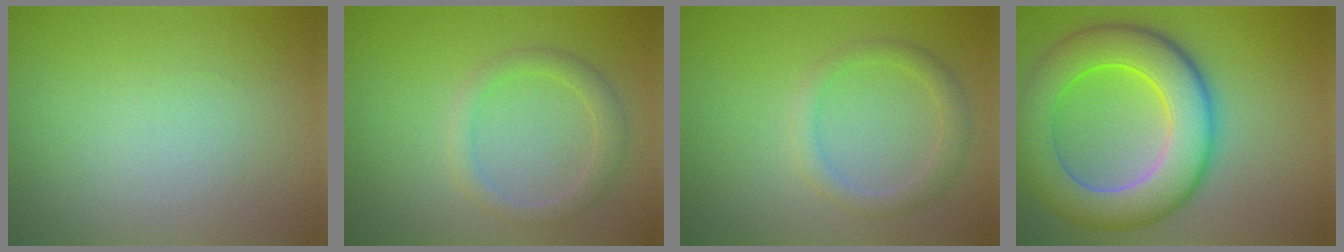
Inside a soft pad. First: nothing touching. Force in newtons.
{"total": 2.2, "press": 2.2, "slide": 0.1}
{"total": 2.1, "press": 2.1, "slide": 0.1}
{"total": 10.1, "press": 10.1, "slide": 0.2}